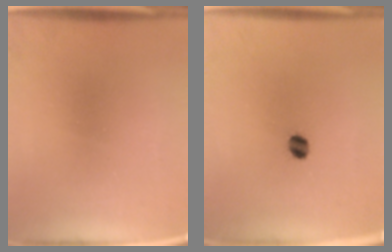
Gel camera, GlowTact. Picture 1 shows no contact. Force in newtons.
{"total": 2.8}